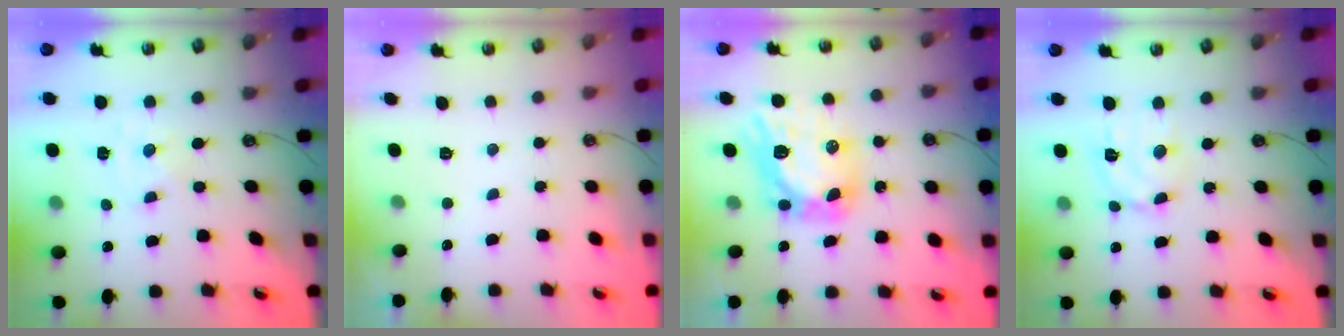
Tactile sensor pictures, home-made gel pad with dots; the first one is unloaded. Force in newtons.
{"total": 0.0}
{"total": 12.9, "press": 12.8, "slide": 1.6}
{"total": 9.5, "press": 9.4, "slide": 1.3}